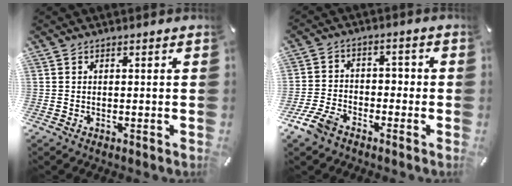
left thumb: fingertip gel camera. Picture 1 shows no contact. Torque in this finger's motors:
{"motor_torque": [1.32, 1.26, -0.15, -0.41, 0.18]}